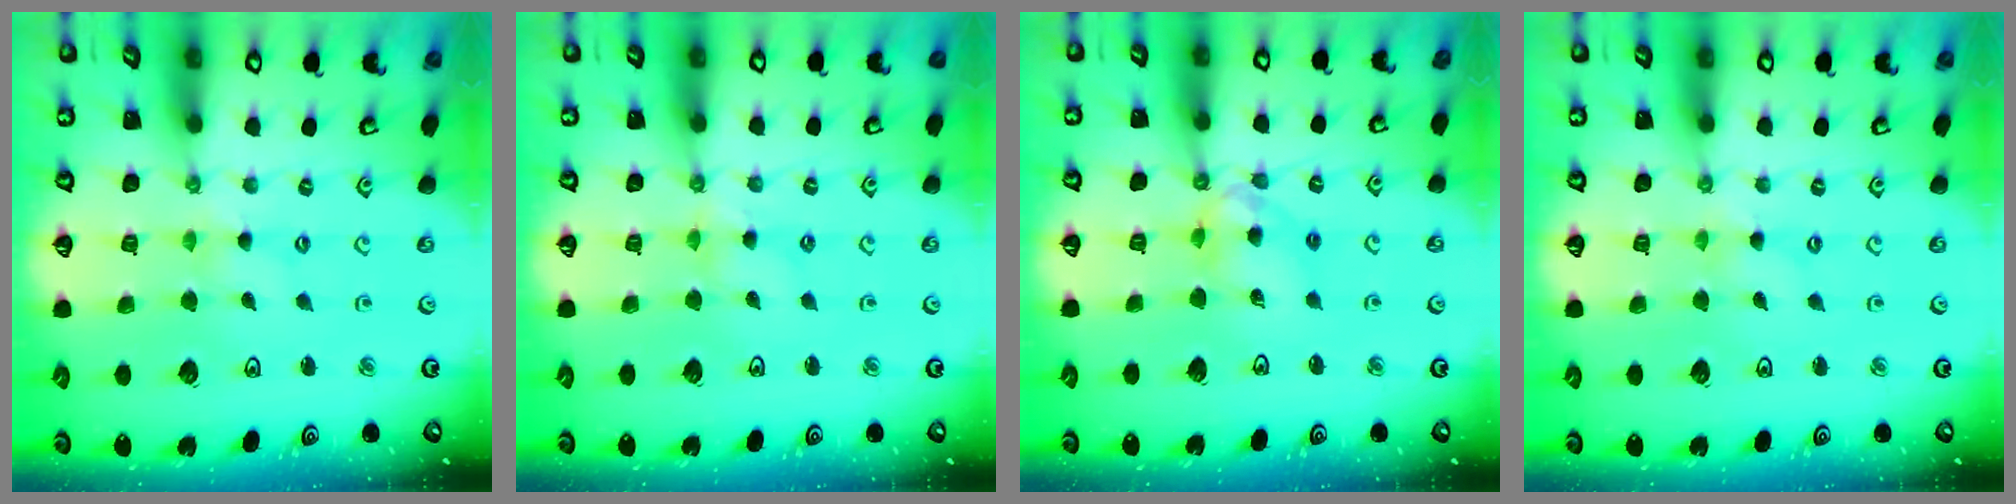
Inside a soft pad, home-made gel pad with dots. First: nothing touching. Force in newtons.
{"total": 2.6, "press": 2.6, "slide": 0.4}
{"total": 10.8, "press": 10.7, "slide": 1.3}
{"total": 0.0}